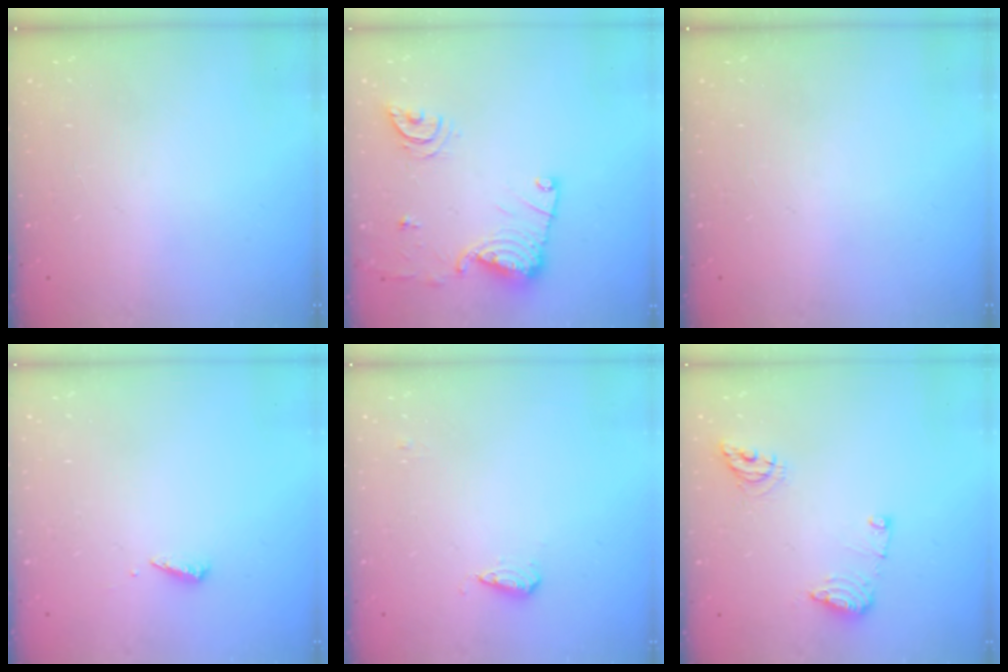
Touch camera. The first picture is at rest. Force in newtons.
{"total": 14.2, "press": 14.2, "slide": 1.4}
{"total": 0.0}
{"total": 2.5, "press": 2.5, "slide": 0.1}
{"total": 5.5, "press": 5.4, "slide": 0.9}
{"total": 9.0, "press": 8.9, "slide": 0.9}